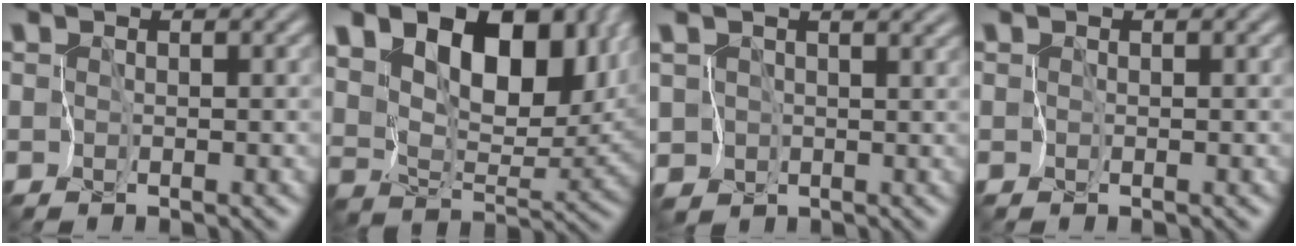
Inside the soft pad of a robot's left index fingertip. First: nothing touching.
{"total": 13.7, "force": [6.3, 7.9, 9.3], "torque": [-0.169, 0.012, 0.115]}
{"total": 3.0, "force": [0.9, 2.5, 1.2], "torque": [-0.035, 0.009, 0.006]}
{"total": 0.0}